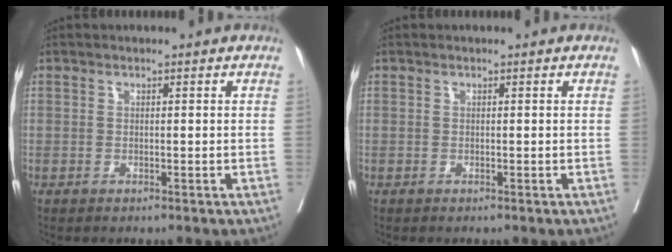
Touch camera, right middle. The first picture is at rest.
{"total": 0.0}